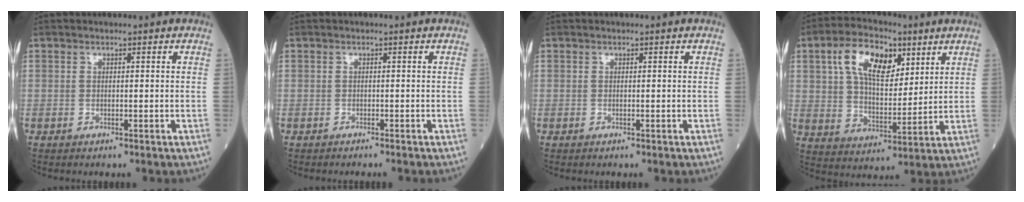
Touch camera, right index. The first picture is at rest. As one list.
[{"total": 1.1, "force": [-1.1, -0.1, 0.3], "torque": [-0.003, -0.001, -0.015]}, {"total": 0.0}, {"total": 12.5, "force": [5.5, 6.2, 9.3], "torque": [-0.178, 0.023, 0.101]}]